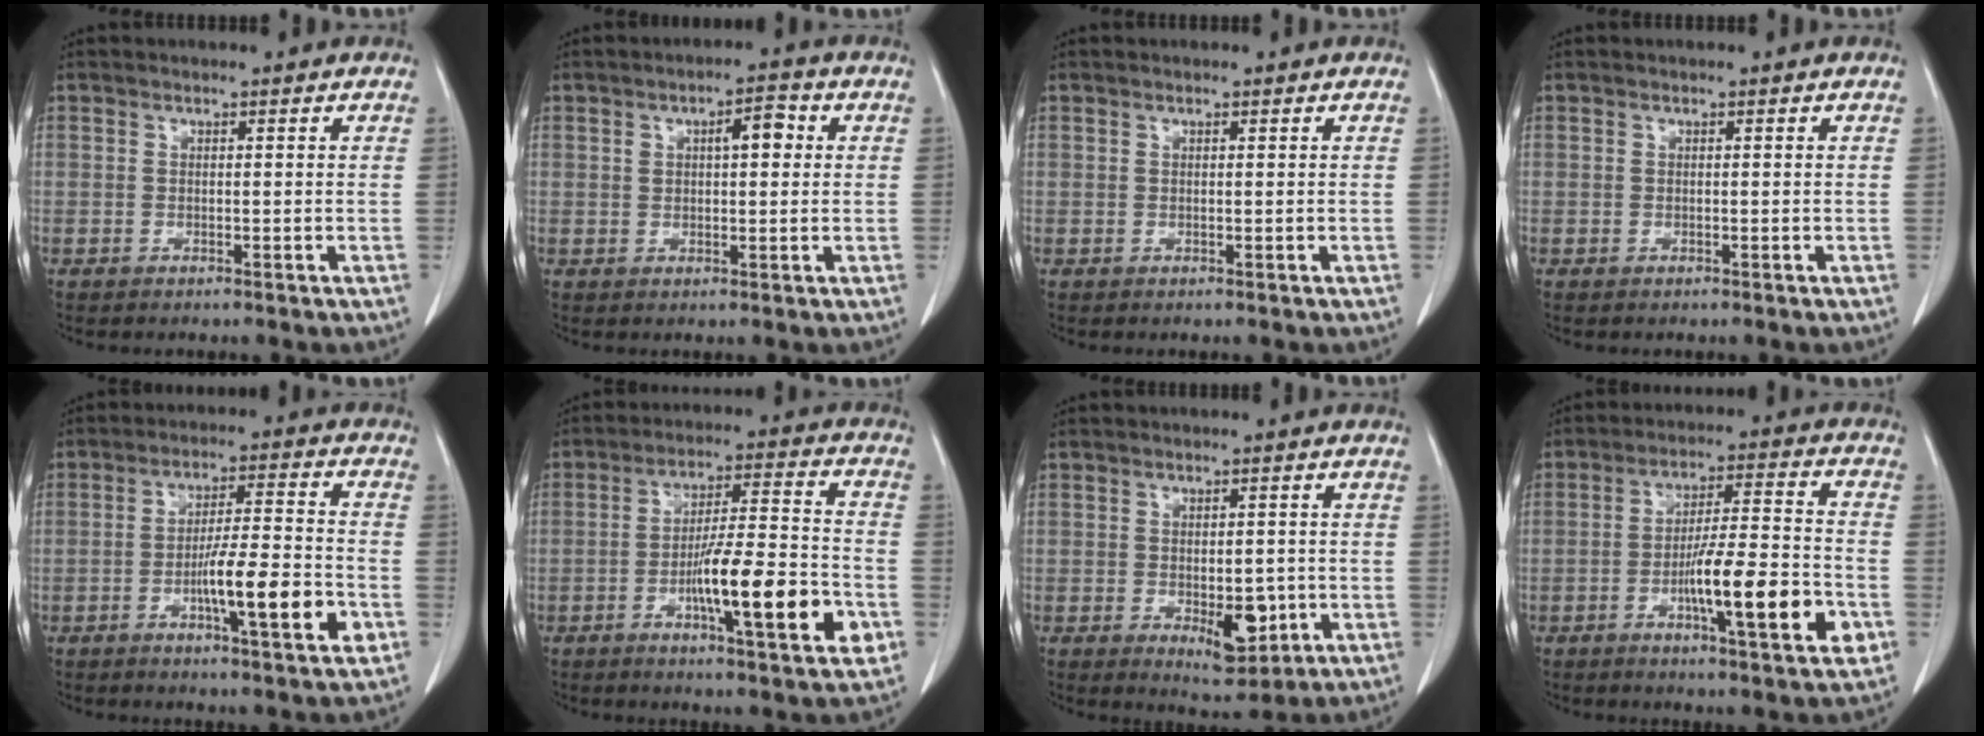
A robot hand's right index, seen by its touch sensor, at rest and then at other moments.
{"total": 5.4, "force": [1.4, 2.3, 4.7], "torque": [-0.079, 0.021, 0.025]}
{"total": 0.0}
{"total": 0.0}
{"total": 12.5, "force": [-4.1, 1.6, 11.7], "torque": [-0.188, 0.004, -0.062]}
{"total": 16.5, "force": [-5.4, 2.4, 15.4], "torque": [-0.242, 0.004, -0.081]}
{"total": 7.5, "force": [-2.0, 3.5, 6.4], "torque": [-0.090, -0.005, -0.015]}
{"total": 15.2, "force": [-5.0, 2.2, 14.2], "torque": [-0.225, 0.004, -0.076]}